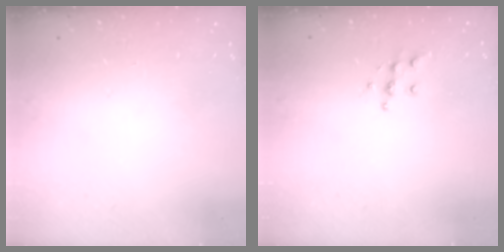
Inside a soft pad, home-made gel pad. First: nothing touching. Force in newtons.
{"total": 5.9, "press": 5.9, "slide": 0.5}